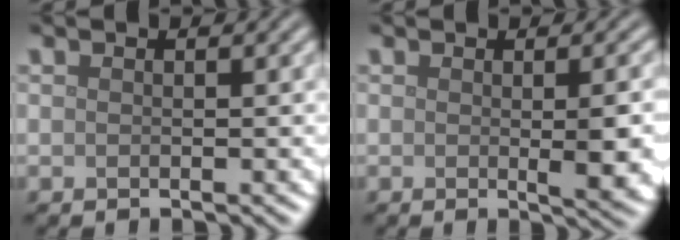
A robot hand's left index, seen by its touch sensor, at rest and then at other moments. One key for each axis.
{"total": 4.2, "fx": -0.2, "fy": 0.8, "fz": 4.1, "tx": -0.050, "ty": -0.002, "tz": 0.000}